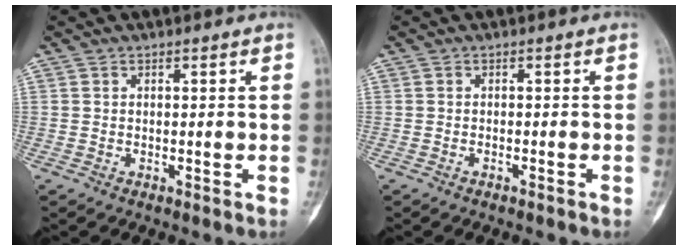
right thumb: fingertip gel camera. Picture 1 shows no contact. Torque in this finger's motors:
{"motor_torque": [0.13, -0.07, 0.04, 0.03, 0.02]}